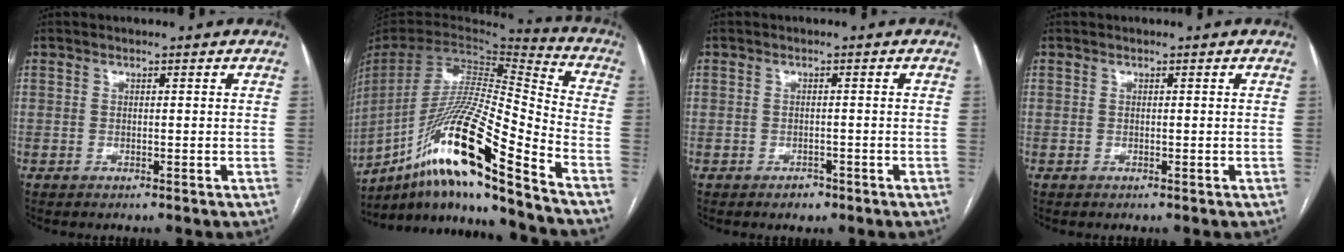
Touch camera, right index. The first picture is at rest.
{"total": 21.8, "force": [-14.4, 0.0, 16.4], "torque": [-0.323, -0.016, -0.269]}
{"total": 1.8, "force": [-1.2, 1.2, 0.5], "torque": [-0.008, 0.002, -0.014]}
{"total": 0.0}